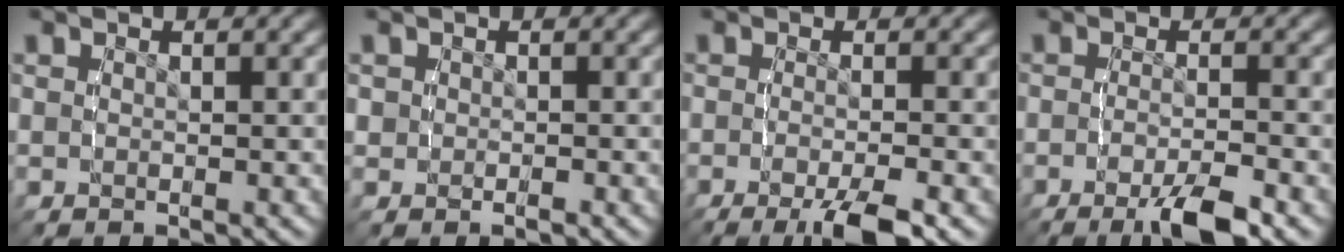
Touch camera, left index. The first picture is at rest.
{"total": 1.1, "force": [0.0, 1.1, 0.0], "torque": [-0.018, 0.007, -0.006]}
{"total": 4.7, "force": [-3.0, 1.0, 3.4], "torque": [-0.057, -0.011, -0.045]}
{"total": 3.7, "force": [-2.4, 0.6, 2.8], "torque": [-0.049, -0.003, -0.042]}